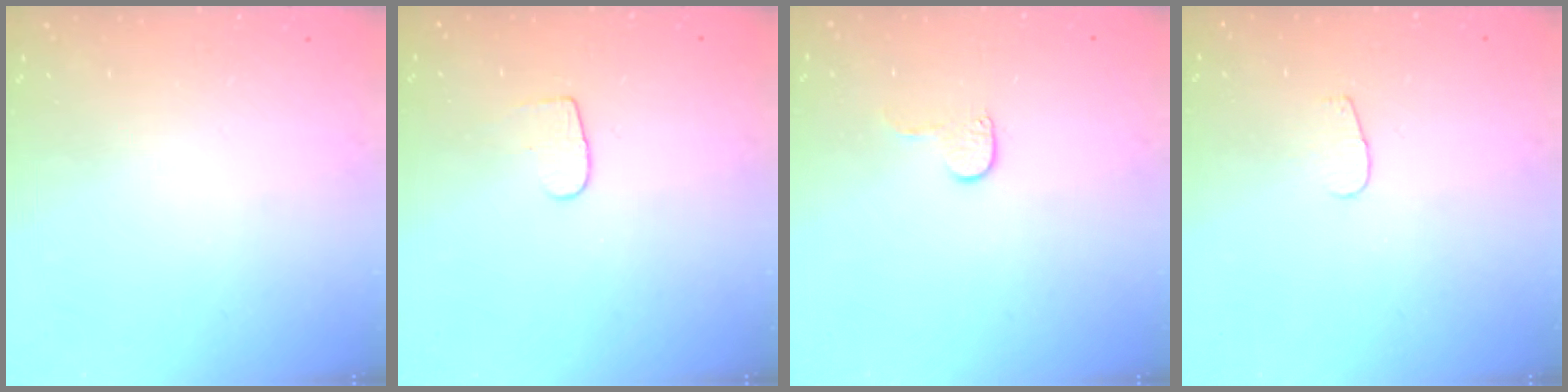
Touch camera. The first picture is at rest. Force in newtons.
{"total": 3.9, "press": 3.9, "slide": 0.4}
{"total": 3.8, "press": 3.8, "slide": 0.4}
{"total": 2.8, "press": 2.8, "slide": 0.2}